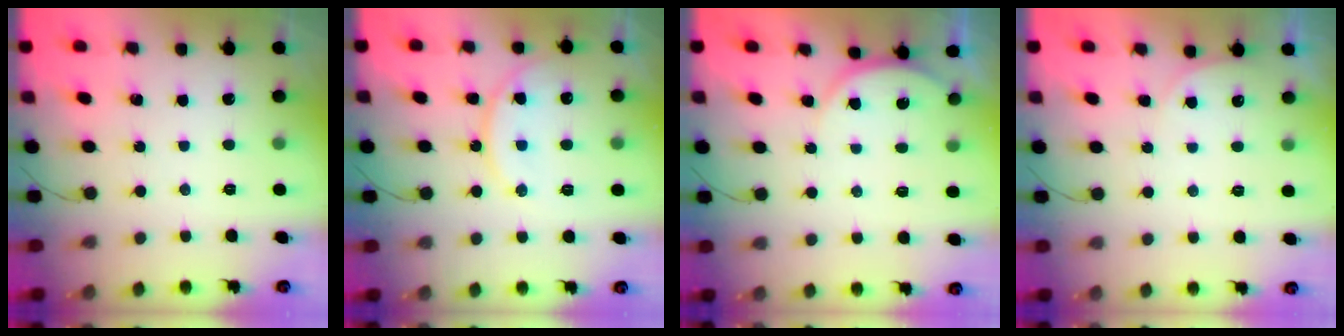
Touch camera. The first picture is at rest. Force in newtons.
{"total": 13.8, "press": 13.8, "slide": 1.3}
{"total": 5.2, "press": 5.1, "slide": 0.6}
{"total": 3.2, "press": 2.6, "slide": 1.9}